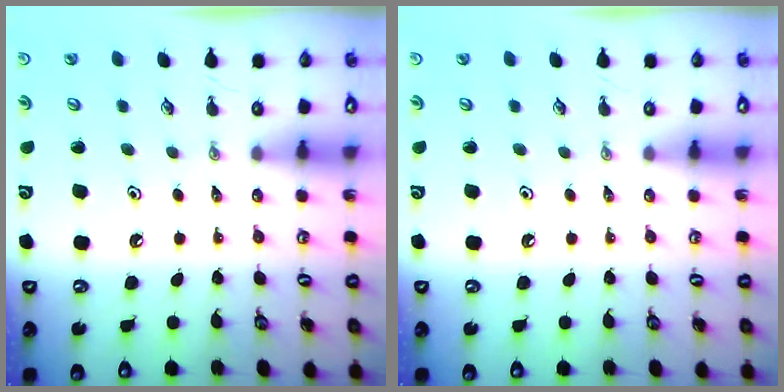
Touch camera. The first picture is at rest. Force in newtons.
{"total": 0.0}